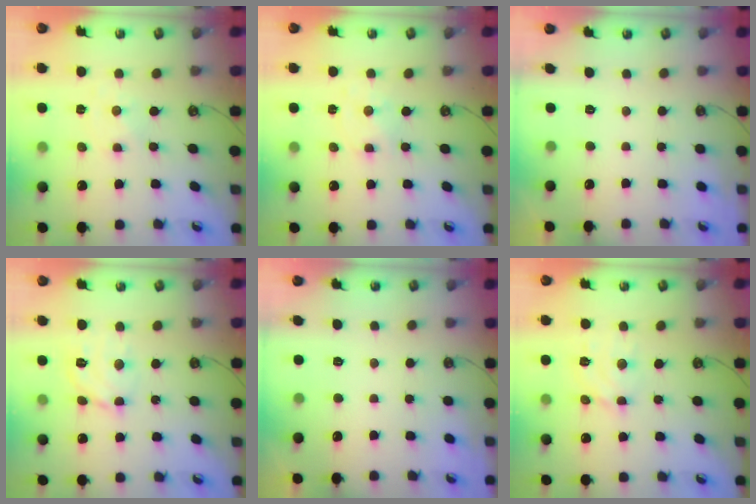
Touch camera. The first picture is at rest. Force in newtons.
{"total": 1.4, "press": 1.4, "slide": 0.2}
{"total": 0.0}
{"total": 12.5, "press": 12.4, "slide": 1.0}
{"total": 0.0}
{"total": 8.0, "press": 8.0, "slide": 0.5}